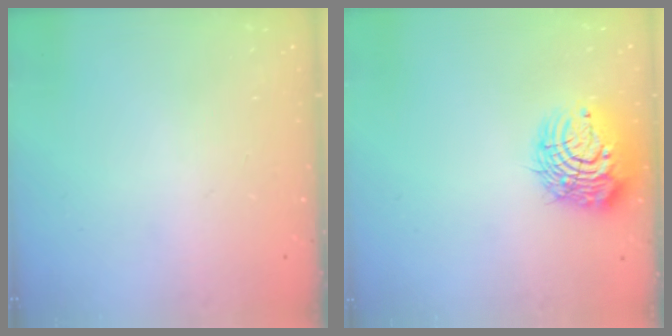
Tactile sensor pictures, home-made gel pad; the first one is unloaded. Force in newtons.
{"total": 12.8, "press": 12.7, "slide": 1.4}